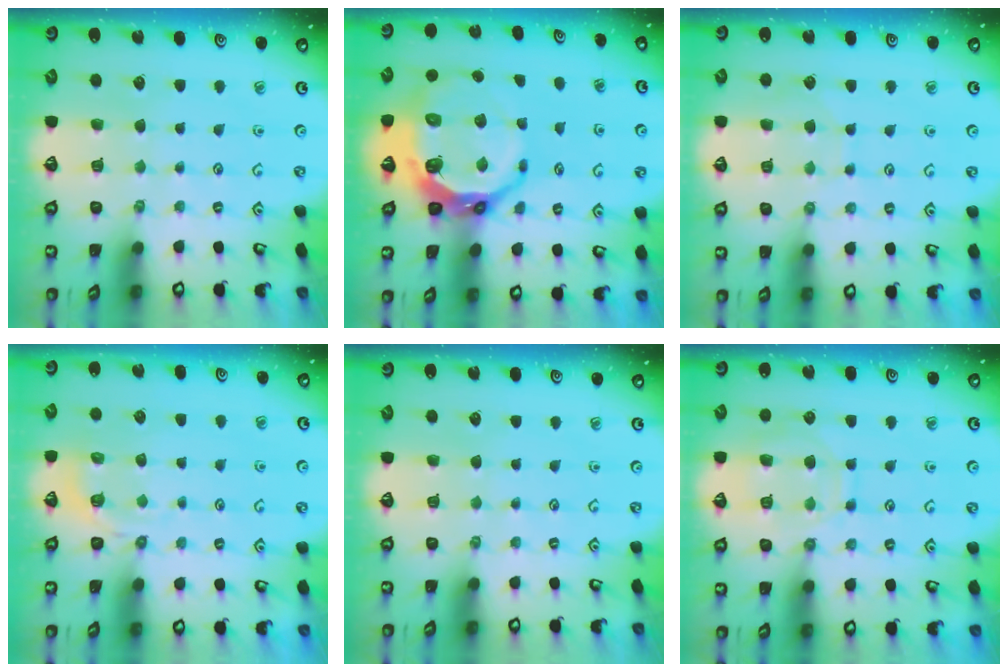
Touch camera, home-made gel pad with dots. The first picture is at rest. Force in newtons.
{"total": 13.8, "press": 13.0, "slide": 4.6}
{"total": 5.3, "press": 5.3, "slide": 0.7}
{"total": 2.9, "press": 2.2, "slide": 1.8}
{"total": 0.0}
{"total": 11.7, "press": 11.7, "slide": 1.1}